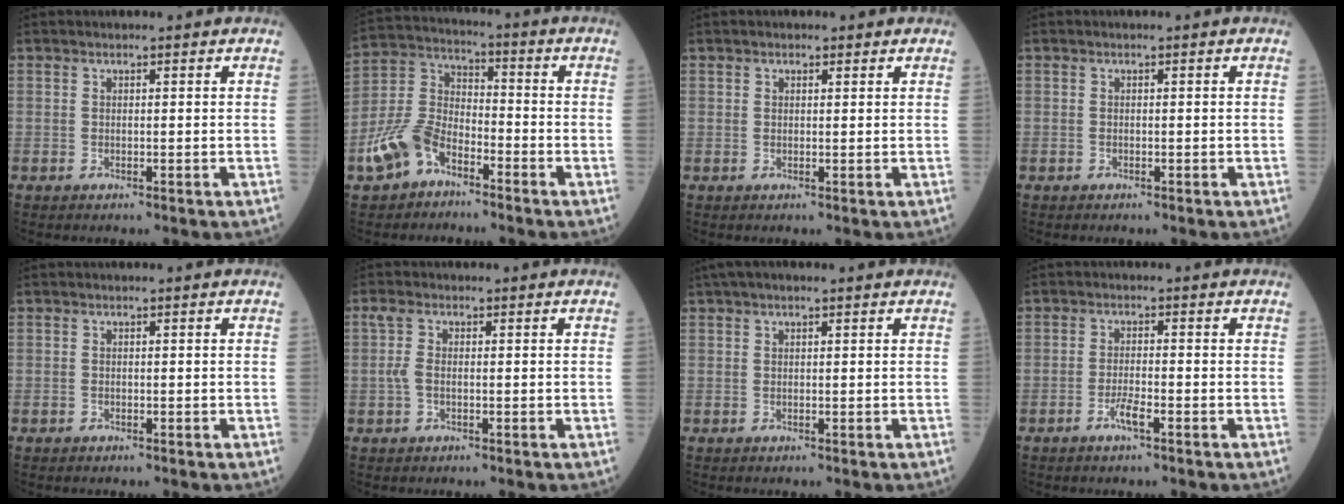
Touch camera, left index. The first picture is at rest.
{"total": 9.4, "force": [-5.7, 5.2, 5.4], "torque": [-0.135, 0.010, -0.115]}
{"total": 1.3, "force": [0.7, 1.1, 0.0], "torque": [0.007, 0.002, 0.009]}
{"total": 0.0}
{"total": 0.0}
{"total": 2.5, "force": [-0.1, 1.3, 2.2], "torque": [-0.062, 0.008, -0.003]}
{"total": 3.5, "force": [2.5, 1.1, 2.3], "torque": [-0.044, 0.039, 0.045]}
{"total": 2.6, "force": [-1.6, 0.2, 2.1], "torque": [-0.044, -0.001, -0.028]}